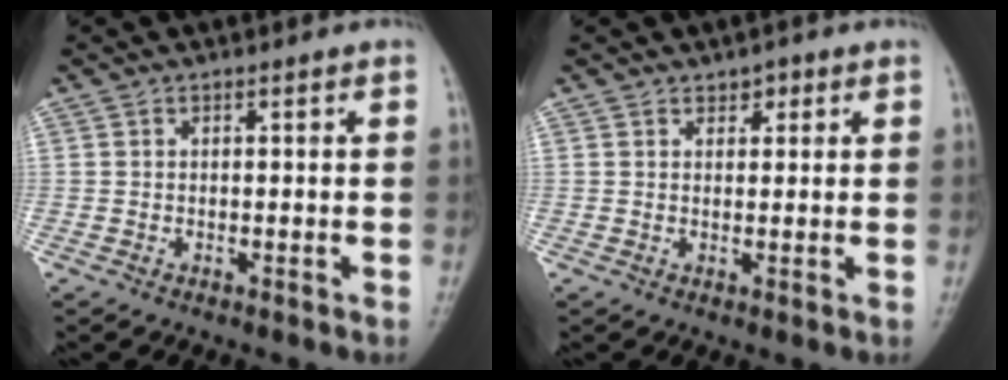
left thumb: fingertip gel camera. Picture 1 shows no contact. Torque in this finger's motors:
{"motor_torque": [-0.08, 1.16, -0.15, -0.13, -0.10]}